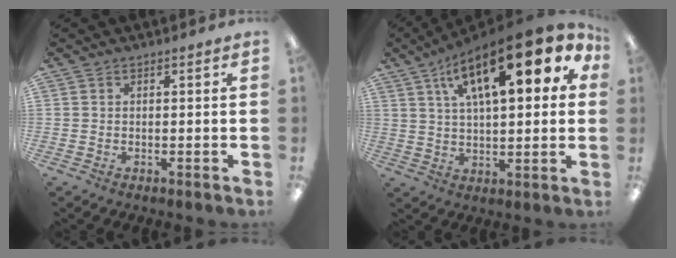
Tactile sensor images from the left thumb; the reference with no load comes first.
{"total": 22.0, "force": [10.2, 8.6, 17.5], "torque": [-0.271, -0.041, 0.155]}